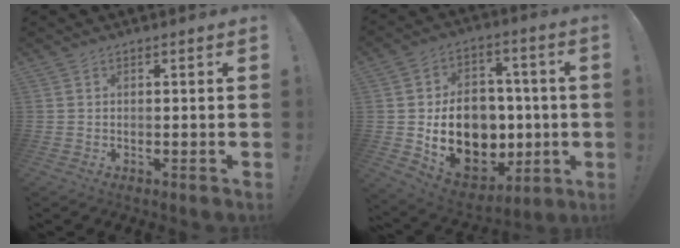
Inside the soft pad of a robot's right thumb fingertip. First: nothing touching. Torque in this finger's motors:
{"motor_torque": [1.86, 3.15, 1.49, -1.28, 0.19]}